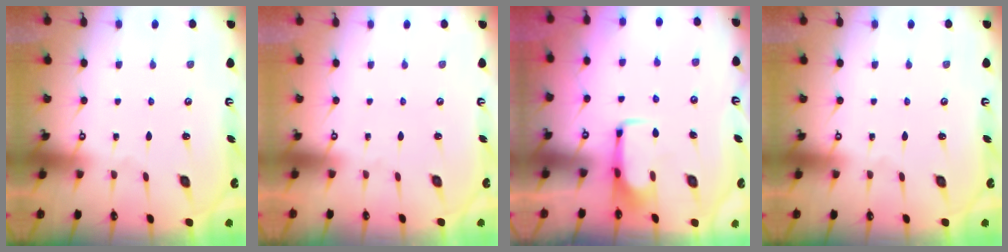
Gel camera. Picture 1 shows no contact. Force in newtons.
{"total": 1.6, "press": 1.4, "slide": 0.7}
{"total": 1.8, "press": 1.8, "slide": 0.4}
{"total": 0.0}